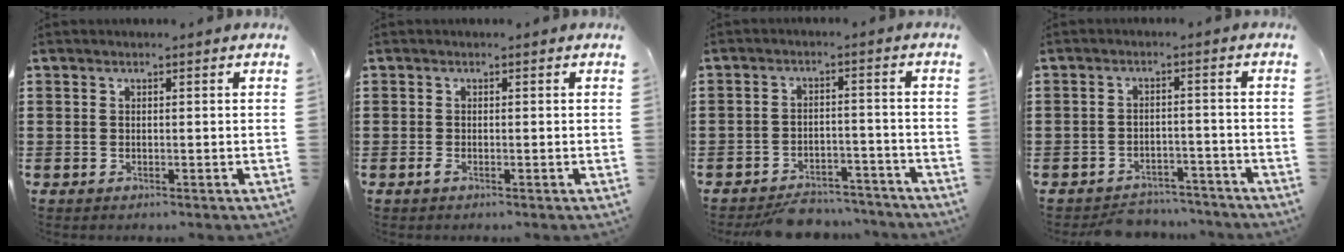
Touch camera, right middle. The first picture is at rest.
{"total": 0.6, "force": [-0.4, 0.1, 0.5], "torque": [-0.011, -0.003, -0.006]}
{"total": 4.8, "force": [-4.7, 0.9, 0.8], "torque": [-0.013, 0.012, -0.095]}
{"total": 3.5, "force": [-3.4, 0.7, 0.2], "torque": [-0.008, 0.005, -0.073]}